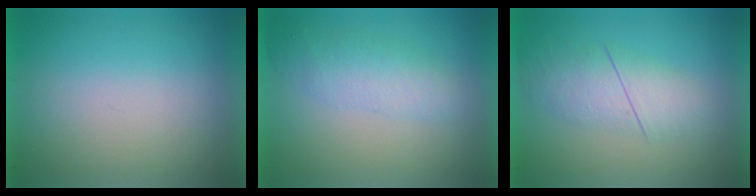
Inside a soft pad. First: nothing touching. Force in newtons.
{"total": 2.1}
{"total": 2.8}